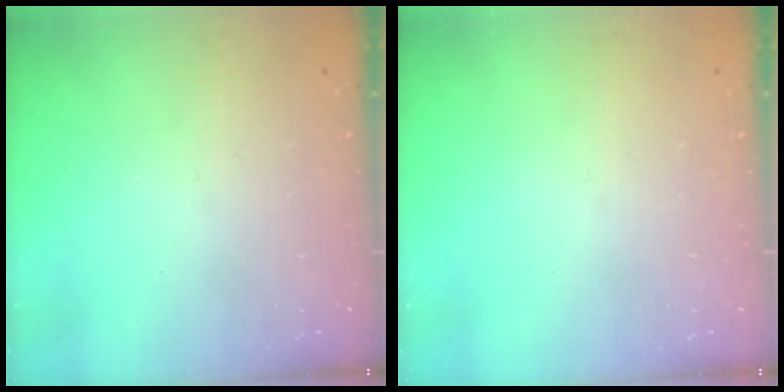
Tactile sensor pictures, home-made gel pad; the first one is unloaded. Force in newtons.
{"total": 0.0}